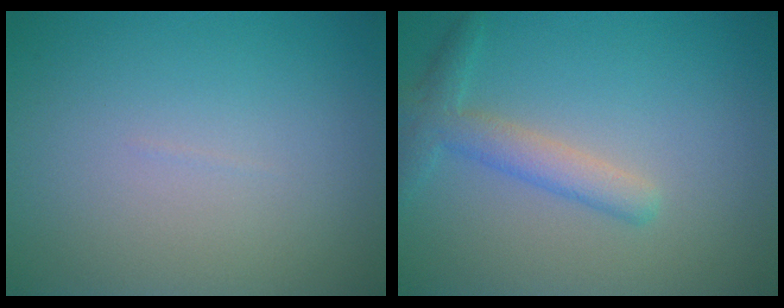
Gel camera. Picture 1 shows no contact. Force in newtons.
{"total": 2.9, "press": 2.9, "slide": 0.1}